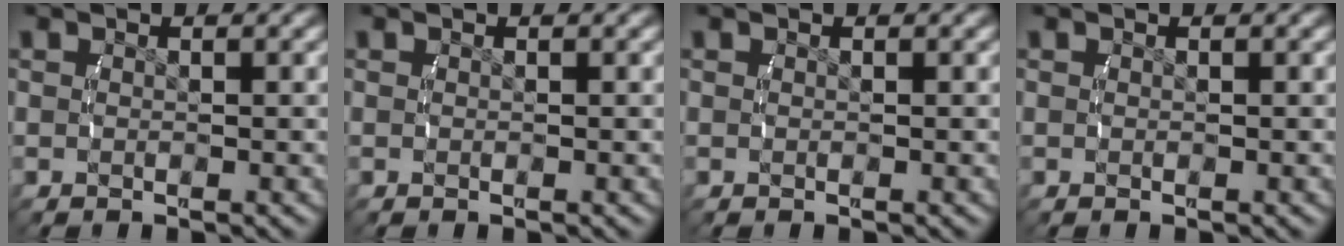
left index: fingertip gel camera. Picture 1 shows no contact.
{"total": 0.0}
{"total": 0.0}
{"total": 0.0}